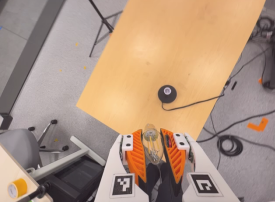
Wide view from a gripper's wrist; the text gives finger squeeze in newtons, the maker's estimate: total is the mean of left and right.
{"total": 21.0, "left": 22.6, "right": 19.5}